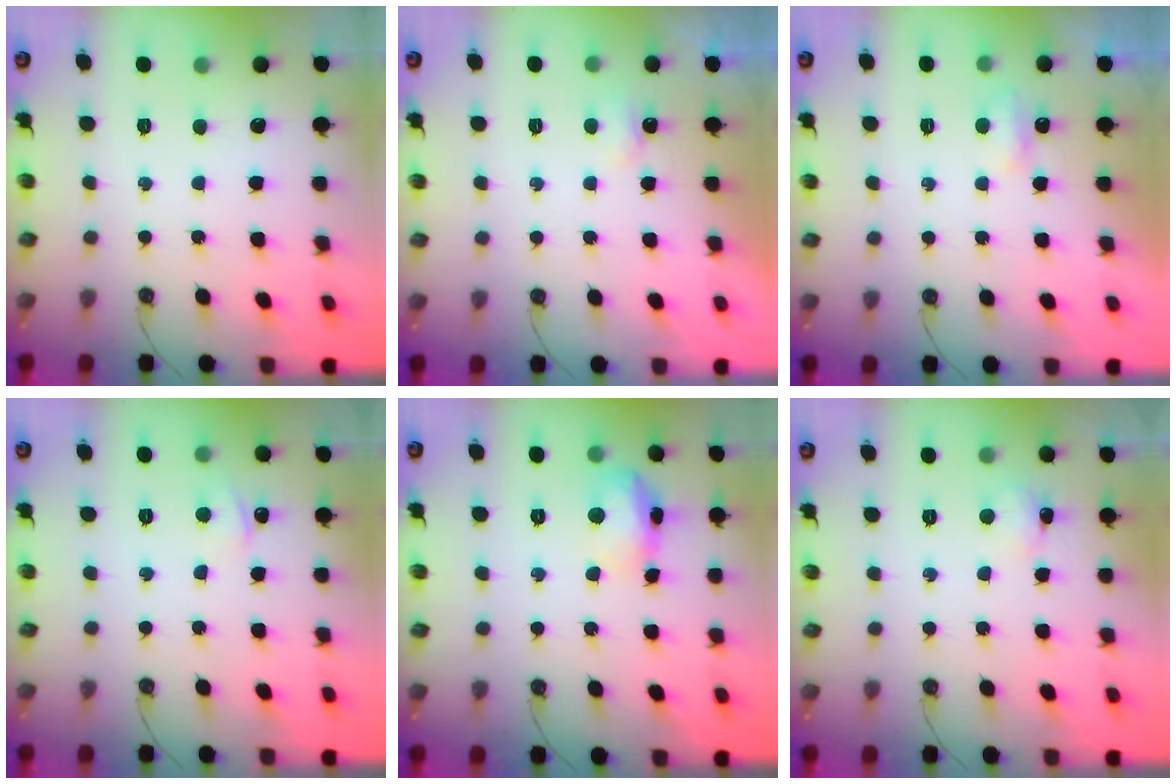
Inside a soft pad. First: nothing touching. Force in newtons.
{"total": 2.7, "press": 2.6, "slide": 0.5}
{"total": 2.9, "press": 2.9, "slide": 0.6}
{"total": 2.4, "press": 2.4, "slide": 0.4}
{"total": 13.0, "press": 13.0, "slide": 1.0}
{"total": 2.7, "press": 2.6, "slide": 0.7}